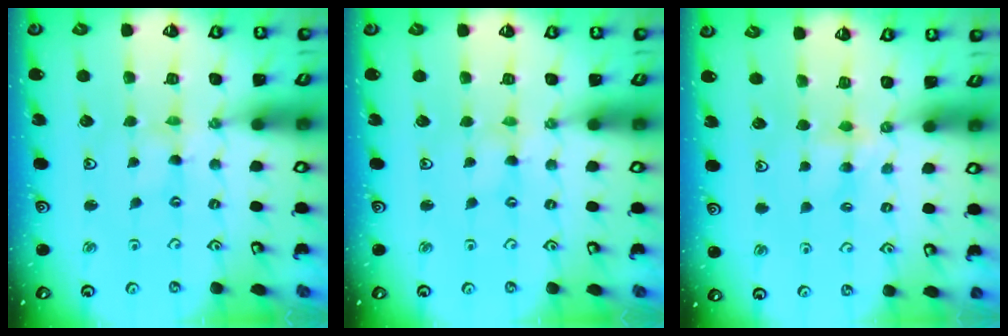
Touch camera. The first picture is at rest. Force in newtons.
{"total": 0.0}
{"total": 3.6, "press": 3.6, "slide": 0.3}